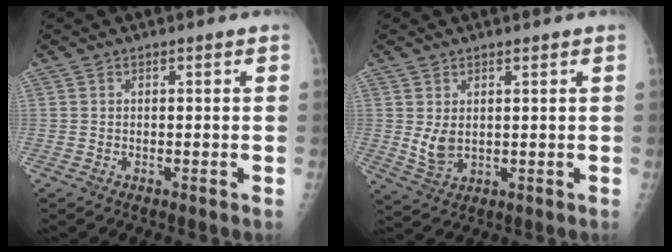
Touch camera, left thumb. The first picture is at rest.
{"total": 4.4, "force": [1.1, 2.8, 3.1], "torque": [-0.052, -0.017, 0.031]}